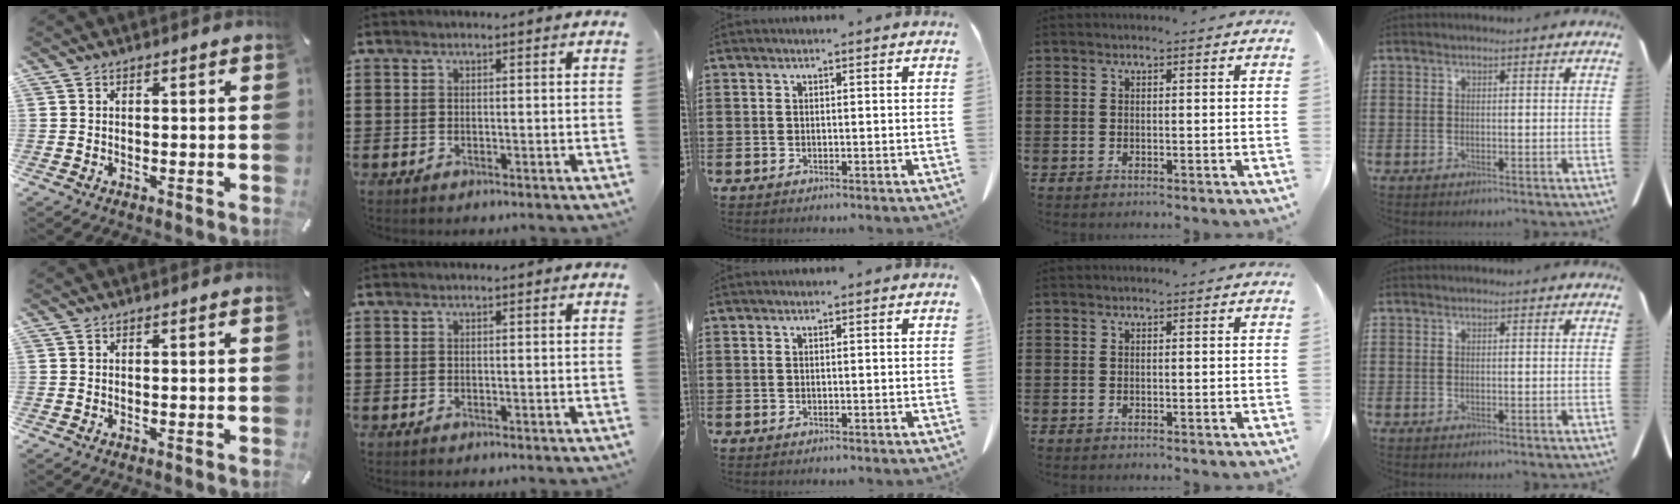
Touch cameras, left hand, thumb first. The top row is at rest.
{}